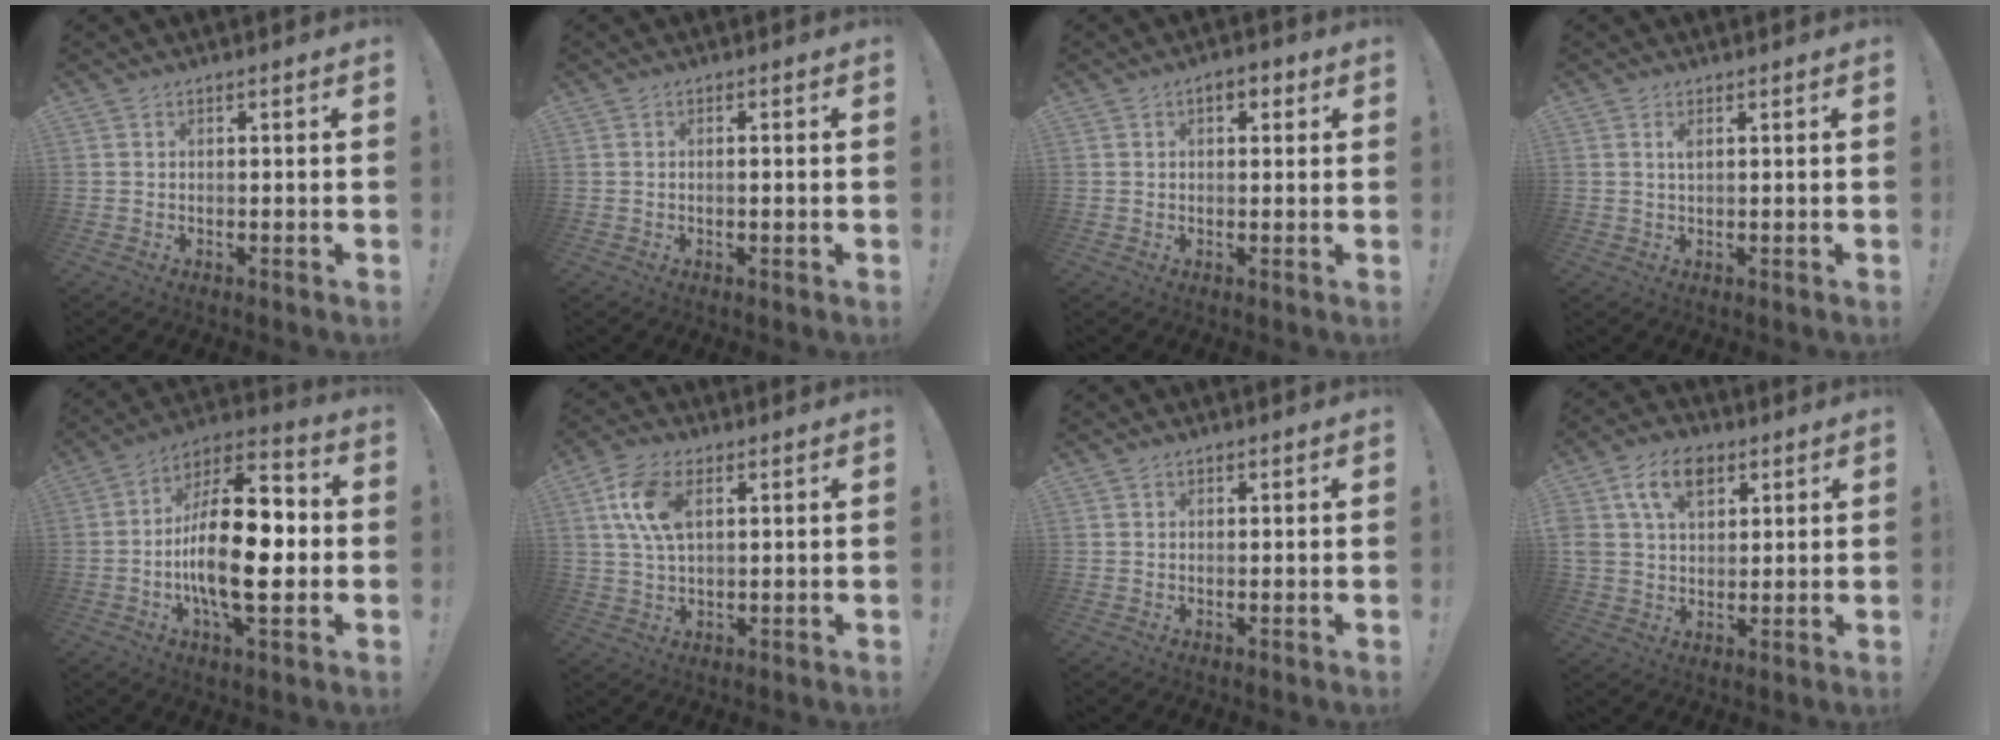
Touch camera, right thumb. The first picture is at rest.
{"total": 0.9, "force": [-0.4, 0.0, 0.8], "torque": [-0.013, -0.001, -0.008]}
{"total": 3.6, "force": [1.3, 2.1, 2.7], "torque": [-0.036, 0.003, 0.020]}
{"total": 1.6, "force": [0.6, 0.4, 1.5], "torque": [-0.028, 0.001, 0.008]}
{"total": 22.1, "force": [-3.2, 9.4, 19.7], "torque": [-0.331, 0.015, -0.054]}
{"total": 10.6, "force": [3.7, 5.8, 8.0], "torque": [-0.172, 0.004, 0.067]}
{"total": 0.8, "force": [0.7, 0.5, 0.2], "torque": [-0.001, -0.001, 0.013]}
{"total": 11.8, "force": [5.7, 7.8, 6.7], "torque": [-0.117, -0.004, 0.110]}